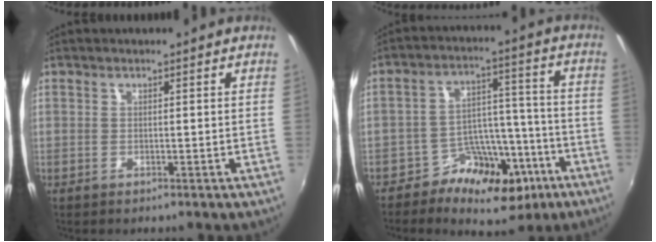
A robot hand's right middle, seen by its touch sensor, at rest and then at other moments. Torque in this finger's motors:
{"motor_torque": [-0.09, -0.23, 0.21, 0.00]}